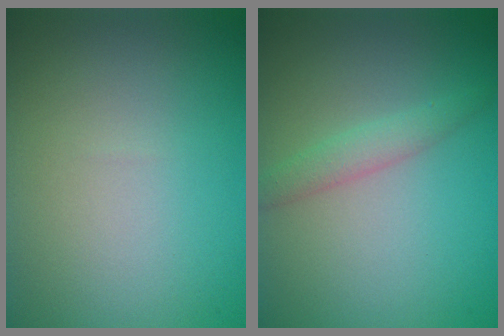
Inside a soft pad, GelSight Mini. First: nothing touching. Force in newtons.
{"total": 1.8, "press": 1.8, "slide": 0.0}